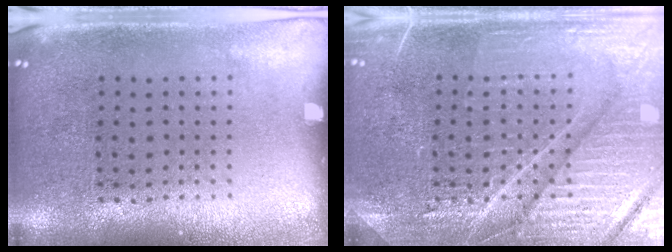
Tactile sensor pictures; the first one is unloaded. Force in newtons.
{"total": 4.4, "press": 4.3, "slide": 0.6}